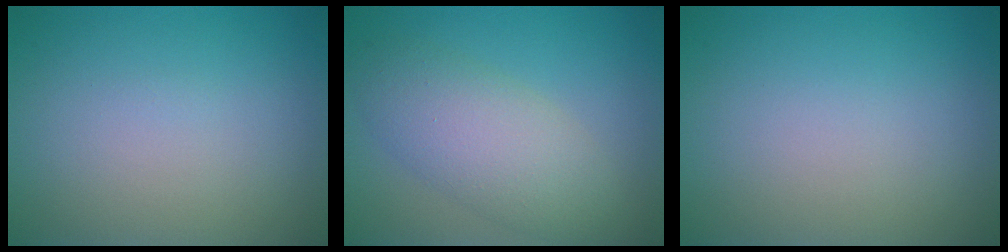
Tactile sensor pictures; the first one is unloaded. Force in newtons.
{"total": 5.3, "press": 5.3, "slide": 0.2}
{"total": 0.0}